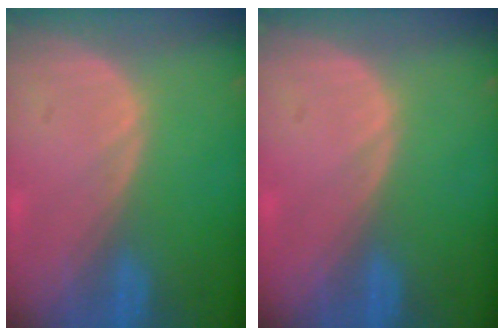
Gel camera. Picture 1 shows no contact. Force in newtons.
{"total": 0.0}